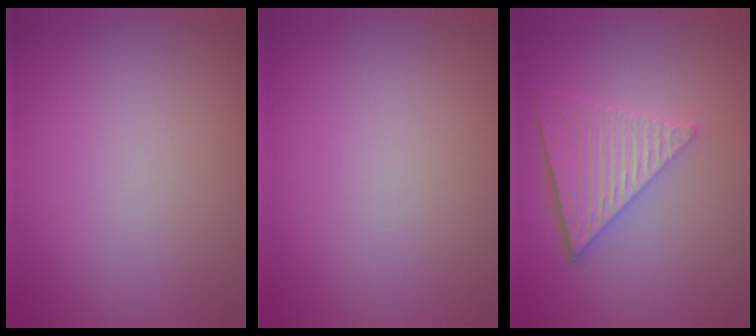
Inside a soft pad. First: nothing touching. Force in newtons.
{"total": 0.0}
{"total": 6.2, "press": 4.2, "slide": 4.5}